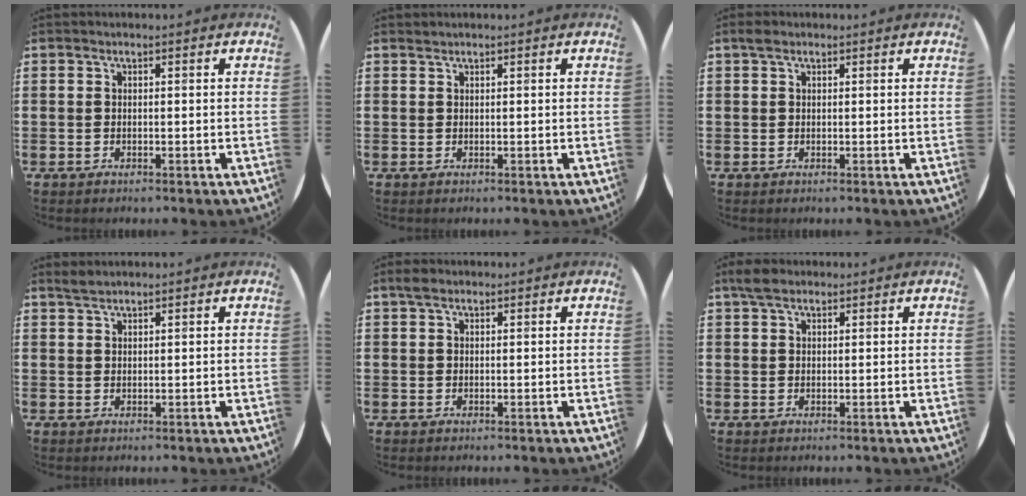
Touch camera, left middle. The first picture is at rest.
{"total": 0.0}
{"total": 0.9, "force": [0.7, 0.5, 0.3], "torque": [-0.001, 0.000, 0.011]}
{"total": 1.4, "force": [1.3, 0.2, 0.3], "torque": [-0.008, 0.001, 0.026]}
{"total": 1.2, "force": [0.9, 0.7, 0.5], "torque": [-0.004, 0.002, 0.014]}
{"total": 2.4, "force": [1.9, 1.0, 1.0], "torque": [-0.015, 0.003, 0.035]}